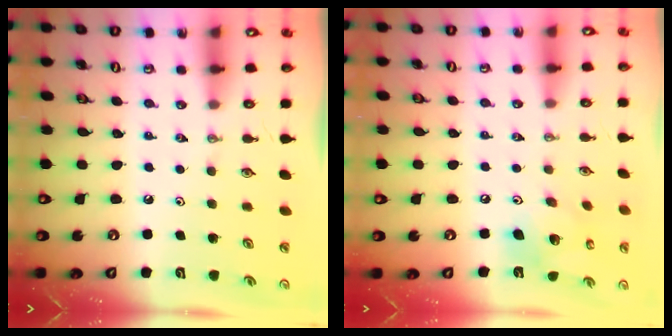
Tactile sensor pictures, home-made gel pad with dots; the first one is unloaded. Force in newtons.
{"total": 14.1, "press": 13.9, "slide": 2.1}